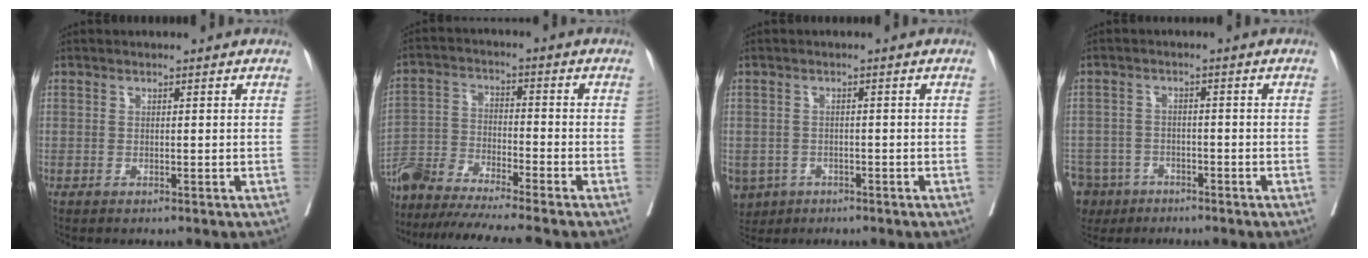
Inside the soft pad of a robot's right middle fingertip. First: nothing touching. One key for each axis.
{"total": 16.0, "fx": -14.6, "fy": -0.9, "fz": 6.5, "tx": -0.124, "ty": -0.011, "tz": -0.259}
{"total": 6.5, "fx": -3.5, "fy": 5.2, "fz": 1.8, "tx": -0.044, "ty": 0.000, "tz": -0.052}
{"total": 11.2, "fx": -7.1, "fy": 8.2, "fz": 2.7, "tx": -0.094, "ty": -0.007, "tz": -0.113}